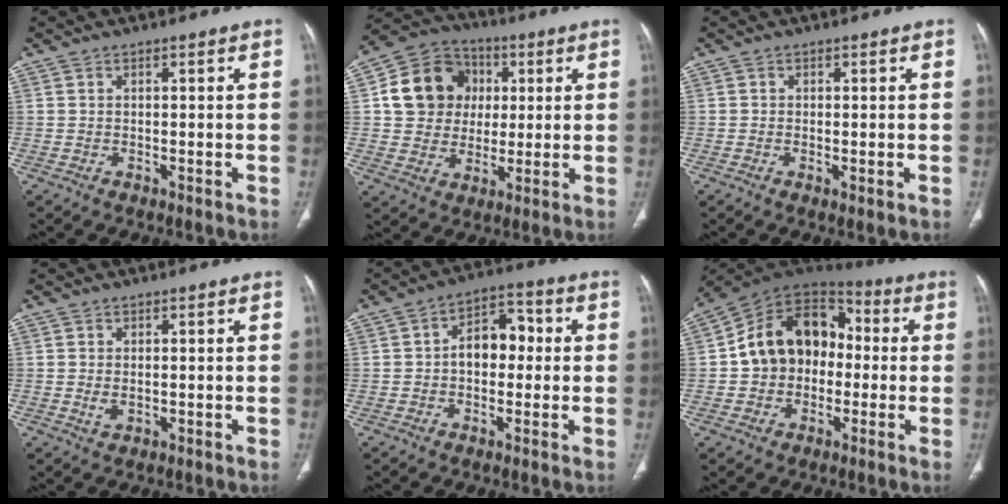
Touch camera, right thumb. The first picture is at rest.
{"total": 14.5, "force": [2.6, 12.8, 6.2], "torque": [-0.083, 0.011, 0.044]}
{"total": 1.2, "force": [-0.3, 0.3, 1.1], "torque": [-0.025, -0.006, -0.005]}
{"total": 1.7, "force": [-0.1, 1.1, 1.3], "torque": [-0.027, -0.003, 0.001]}
{"total": 8.7, "force": [0.2, 5.9, 6.4], "torque": [-0.066, 0.030, -0.007]}
{"total": 16.6, "force": [-0.1, 12.8, 10.6], "torque": [-0.135, 0.048, -0.013]}